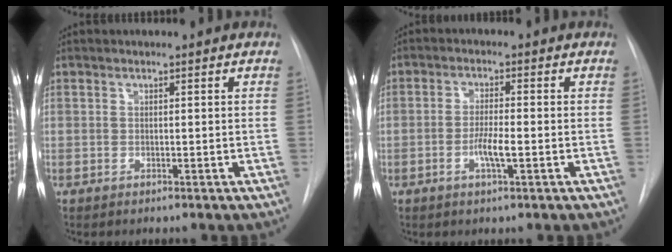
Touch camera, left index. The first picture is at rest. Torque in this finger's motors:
{"motor_torque": [0.71, 0.19, 0.12, 0.03]}